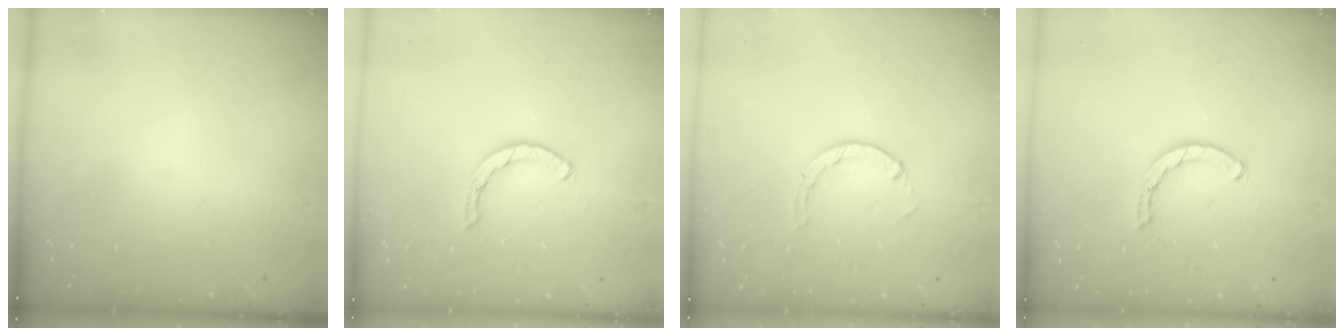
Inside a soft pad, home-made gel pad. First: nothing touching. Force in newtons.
{"total": 1.6, "press": 1.6, "slide": 0.1}
{"total": 0.6, "press": 0.6, "slide": 0.2}
{"total": 2.5, "press": 2.5, "slide": 0.1}